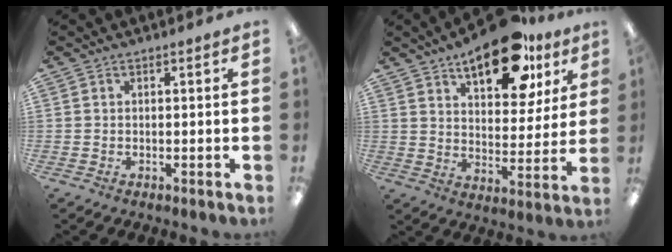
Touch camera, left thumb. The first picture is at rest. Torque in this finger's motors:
{"motor_torque": [0.42, 0.62, 1.45, -1.32, 0.09]}